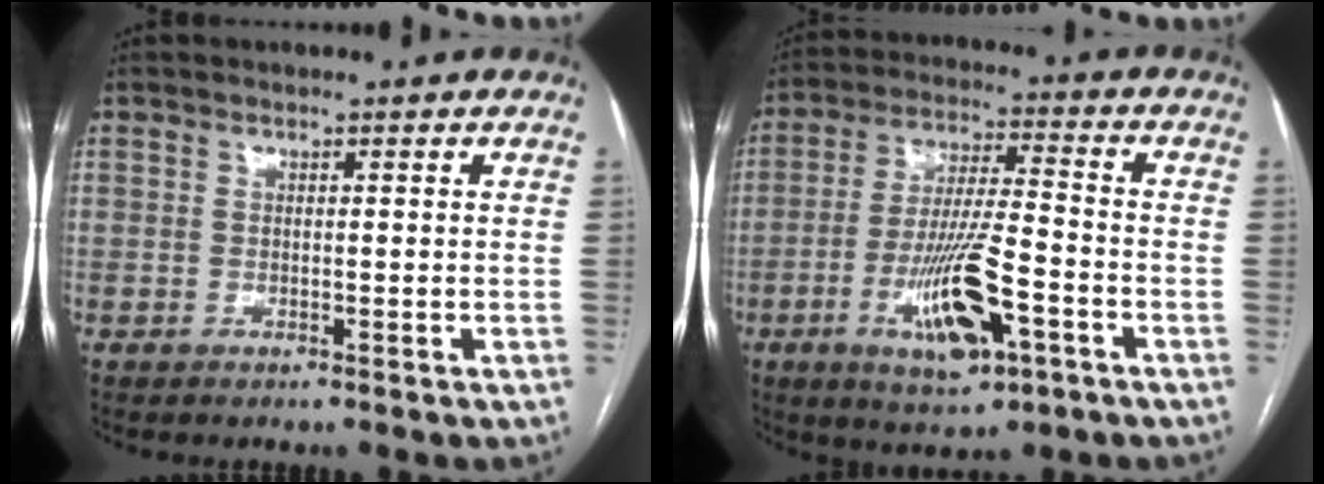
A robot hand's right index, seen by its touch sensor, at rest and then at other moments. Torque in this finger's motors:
{"motor_torque": [1.90, -0.09, 0.37, 0.13]}